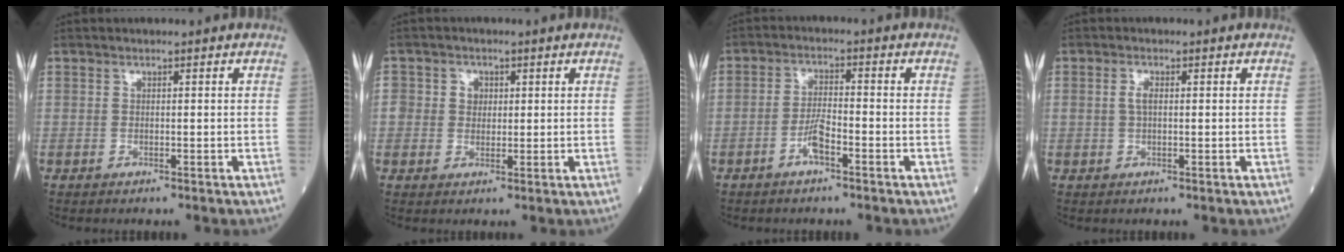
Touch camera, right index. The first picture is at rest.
{"total": 3.0, "force": [0.5, 2.7, 1.3], "torque": [-0.015, 0.007, 0.008]}
{"total": 3.6, "force": [-2.1, 0.6, 2.9], "torque": [-0.059, 0.005, -0.041]}
{"total": 1.6, "force": [0.2, 0.5, 1.4], "torque": [-0.032, 0.002, 0.004]}